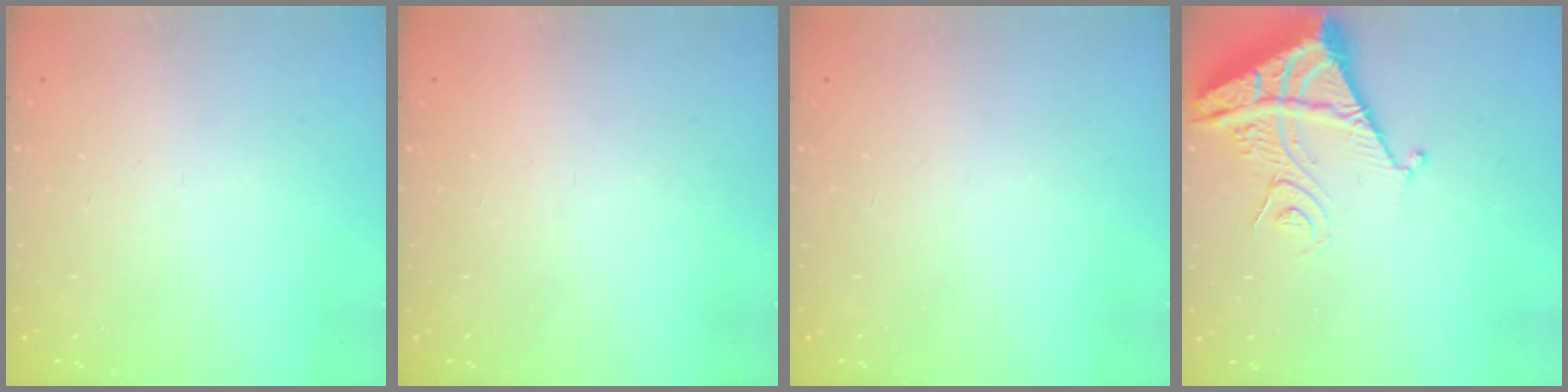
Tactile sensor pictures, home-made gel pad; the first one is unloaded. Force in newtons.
{"total": 1.5, "press": 1.5, "slide": 0.1}
{"total": 0.0}
{"total": 10.0, "press": 9.9, "slide": 1.3}